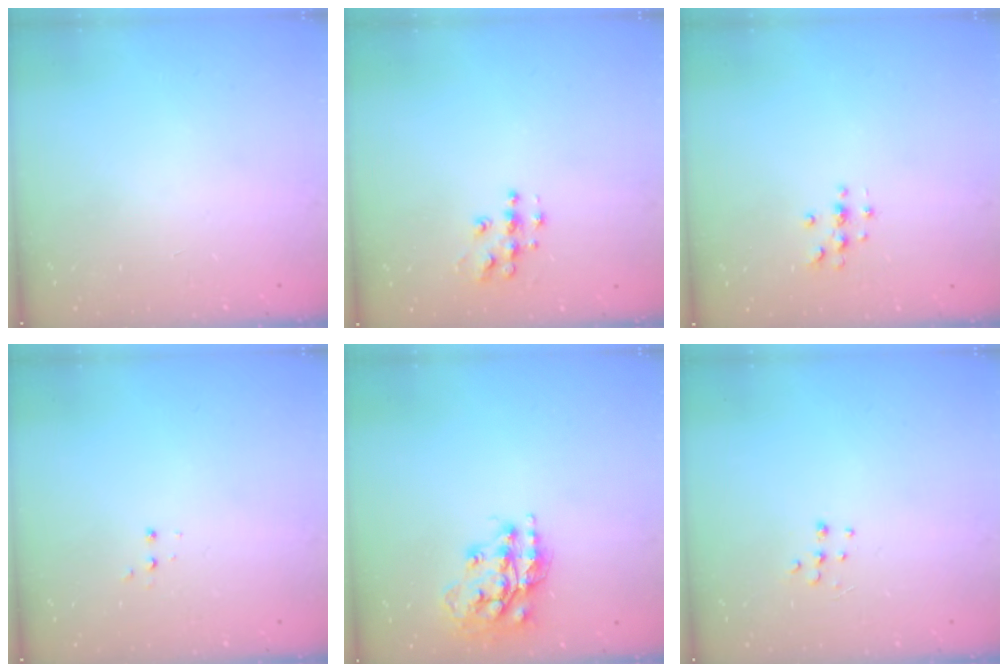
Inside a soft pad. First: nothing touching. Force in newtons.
{"total": 7.0, "press": 6.9, "slide": 0.3}
{"total": 3.7, "press": 3.7, "slide": 0.4}
{"total": 2.8, "press": 2.8, "slide": 0.5}
{"total": 15.4, "press": 15.3, "slide": 1.1}
{"total": 5.2, "press": 5.2, "slide": 0.7}